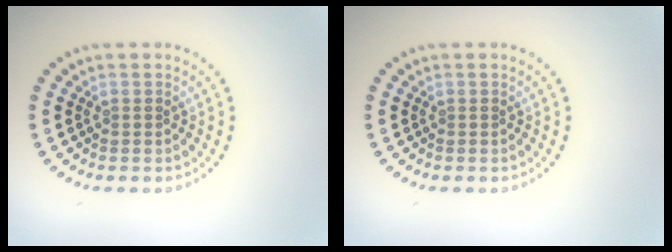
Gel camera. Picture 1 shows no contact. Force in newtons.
{"total": 0.0}